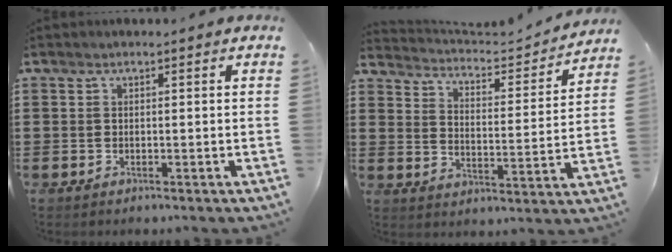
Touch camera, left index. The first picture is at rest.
{"total": 3.3, "force": [3.3, 0.4, 0.2], "torque": [-0.028, -0.029, 0.048]}